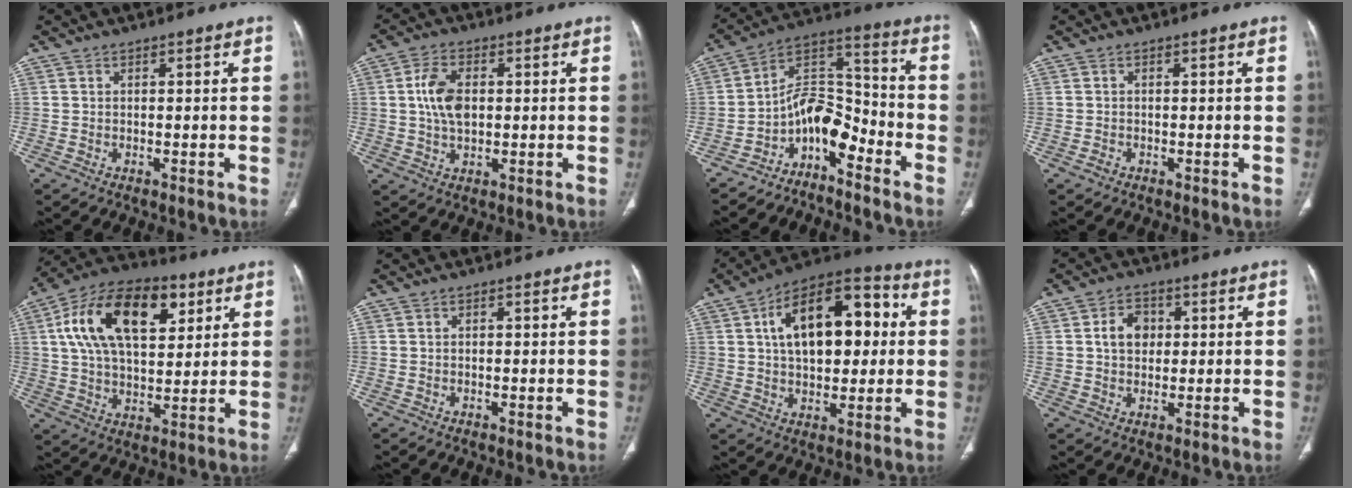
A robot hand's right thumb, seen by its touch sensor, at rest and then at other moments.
{"total": 7.4, "force": [0.9, 4.5, 5.8], "torque": [-0.110, 0.003, 0.016]}
{"total": 10.2, "force": [-6.2, 5.3, 6.1], "torque": [-0.078, 0.095, -0.120]}
{"total": 0.9, "force": [-0.5, 0.7, 0.3], "torque": [-0.006, 0.002, -0.012]}
{"total": 21.7, "force": [7.6, 11.9, 16.5], "torque": [-0.270, 0.002, 0.126]}
{"total": 0.0}
{"total": 20.3, "force": [3.9, 11.3, 16.4], "torque": [-0.222, 0.025, 0.055]}
{"total": 6.0, "force": [1.2, 4.6, 3.7], "torque": [-0.044, 0.004, 0.018]}